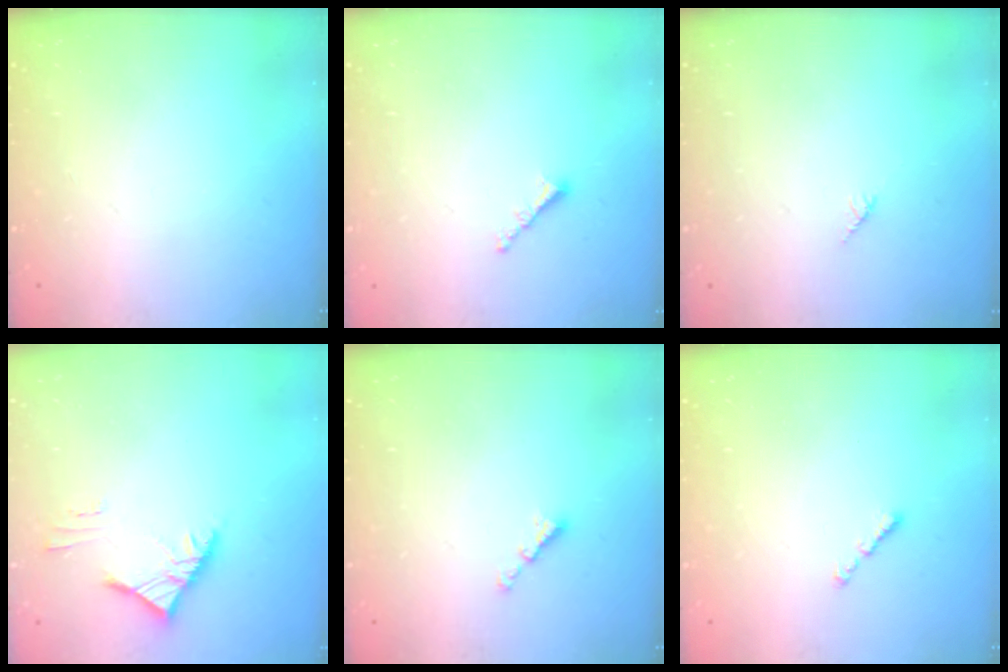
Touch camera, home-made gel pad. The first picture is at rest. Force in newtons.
{"total": 1.8, "press": 1.7, "slide": 0.5}
{"total": 2.7, "press": 2.7, "slide": 0.2}
{"total": 3.6, "press": 3.5, "slide": 0.9}
{"total": 2.1, "press": 2.1, "slide": 0.4}
{"total": 1.0, "press": 0.9, "slide": 0.5}